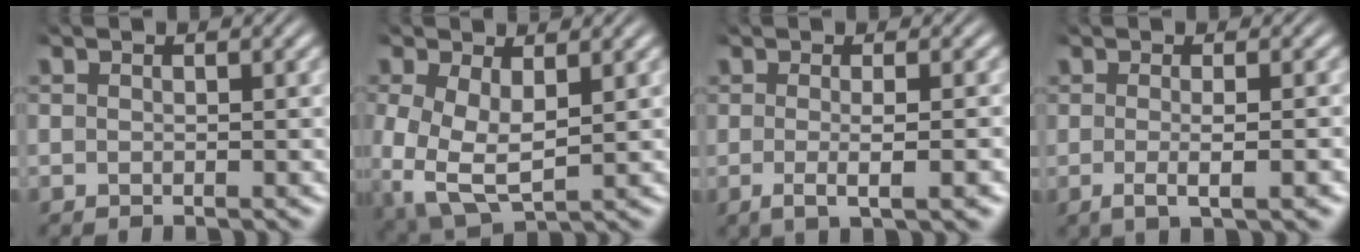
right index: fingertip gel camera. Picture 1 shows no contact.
{"total": 6.8, "force": [-1.1, 5.2, 4.3], "torque": [-0.121, -0.051, 0.008]}
{"total": 2.5, "force": [-0.8, 0.1, 2.4], "torque": [-0.048, -0.007, -0.009]}
{"total": 2.2, "force": [-0.8, 0.1, 2.1], "torque": [-0.042, -0.005, -0.010]}